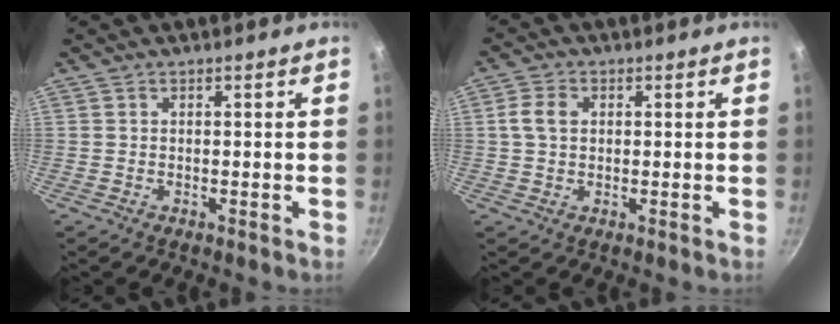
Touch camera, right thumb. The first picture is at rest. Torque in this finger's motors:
{"motor_torque": [0.73, 0.59, 0.47, -0.30, 0.05]}